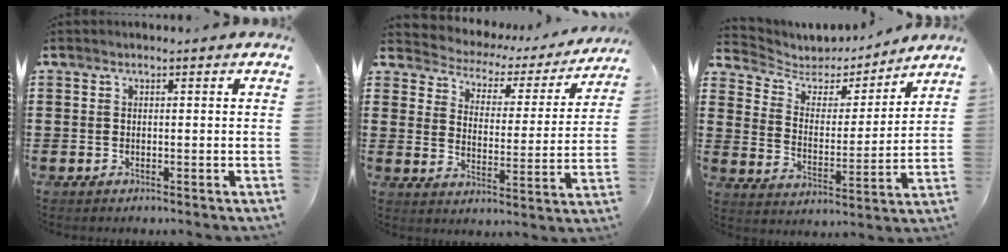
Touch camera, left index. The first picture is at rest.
{"total": 2.3, "force": [2.0, 1.1, 0.3], "torque": [-0.026, -0.020, 0.020]}
{"total": 4.4, "force": [3.8, 2.1, 0.6], "torque": [-0.040, -0.028, 0.059]}